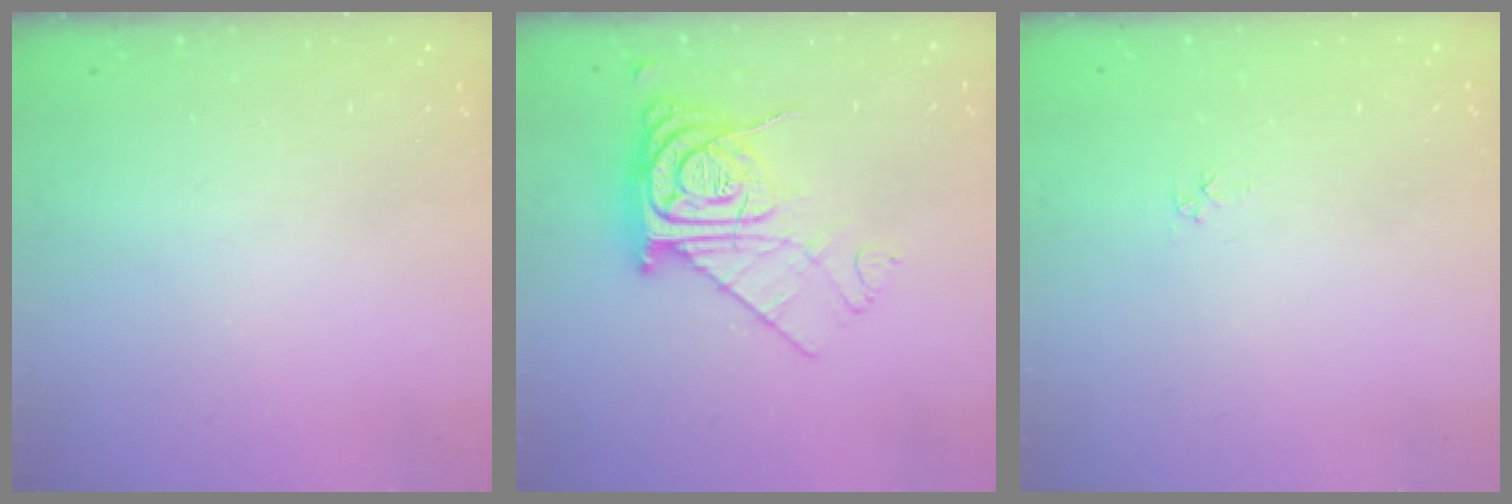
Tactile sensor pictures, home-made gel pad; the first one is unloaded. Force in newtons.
{"total": 13.2, "press": 13.1, "slide": 1.4}
{"total": 3.6, "press": 3.6, "slide": 0.4}